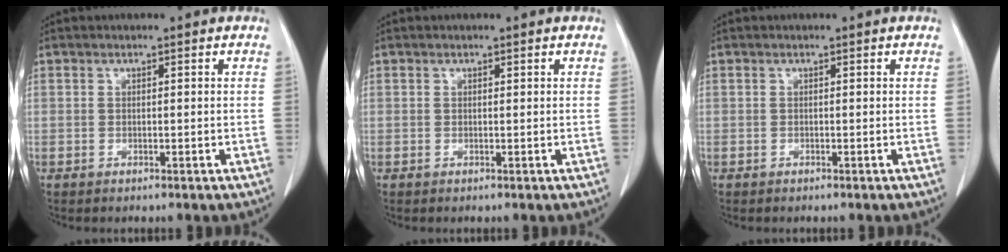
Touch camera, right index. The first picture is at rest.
{"total": 0.0}
{"total": 0.0}